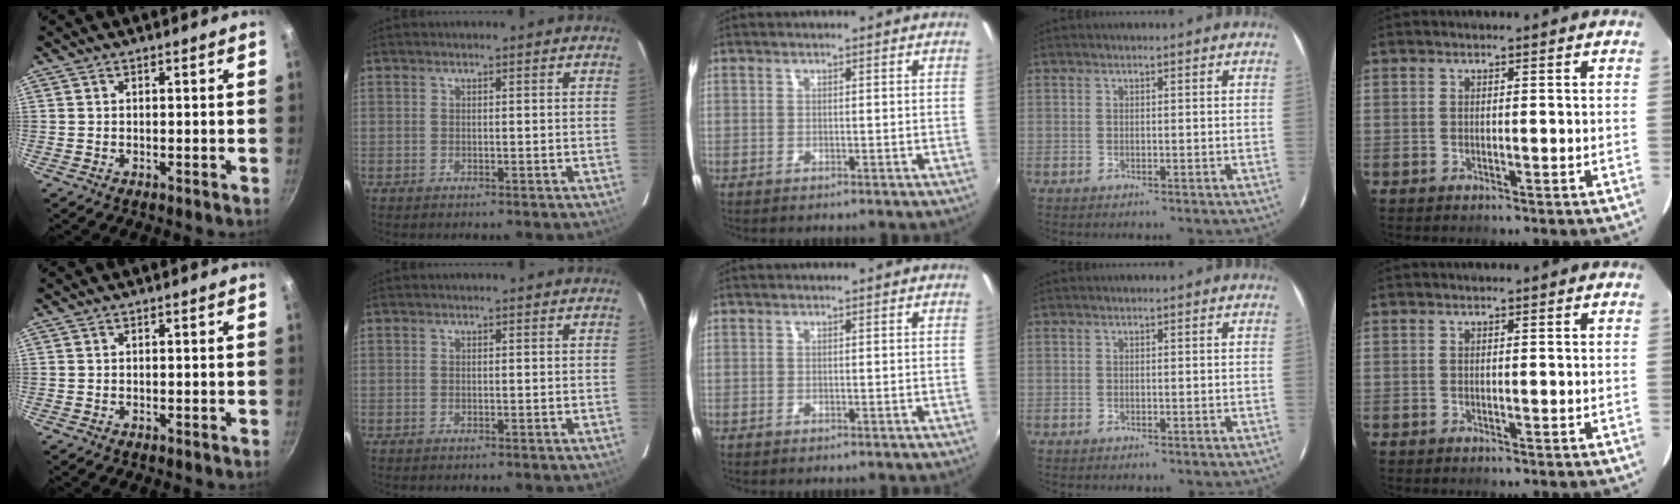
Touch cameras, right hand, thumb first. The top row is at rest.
{}